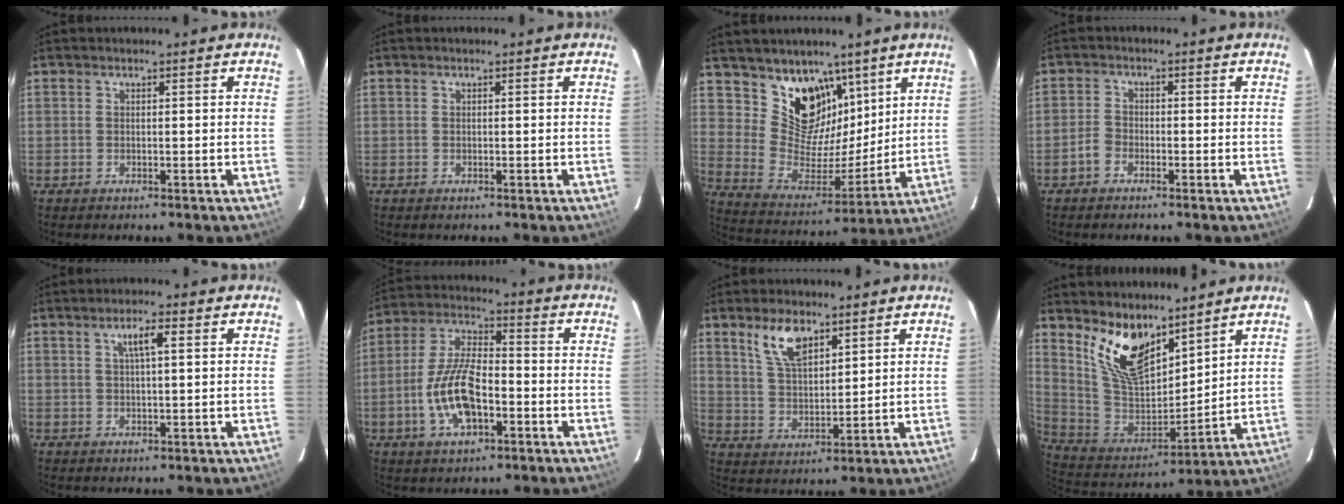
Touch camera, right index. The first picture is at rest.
{"total": 0.0}
{"total": 14.3, "force": [9.3, 9.6, 5.2], "torque": [-0.101, -0.006, 0.180]}
{"total": 2.6, "force": [-1.8, 1.7, 0.8], "torque": [-0.020, 0.007, -0.034]}
{"total": 3.5, "force": [1.3, 0.5, 3.2], "torque": [-0.059, 0.006, 0.023]}
{"total": 12.3, "force": [-4.1, 5.4, 10.2], "torque": [-0.217, 0.006, -0.076]}
{"total": 8.2, "force": [5.1, 3.8, 5.2], "torque": [-0.097, 0.009, 0.104]}
{"total": 15.0, "force": [10.3, 6.9, 8.5], "torque": [-0.169, -0.004, 0.213]}